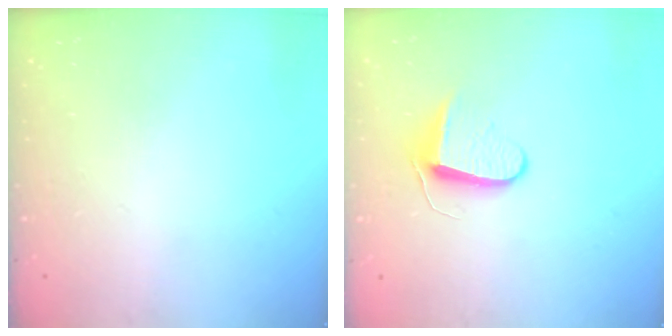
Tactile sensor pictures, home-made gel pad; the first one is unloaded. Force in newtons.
{"total": 8.5, "press": 8.5, "slide": 0.6}